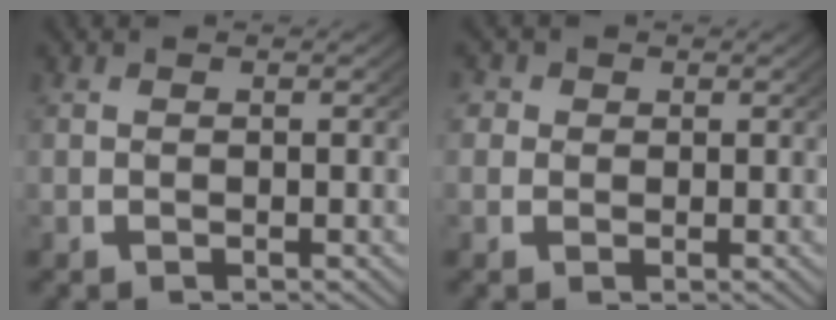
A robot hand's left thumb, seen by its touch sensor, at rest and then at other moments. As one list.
[{"total": 2.7, "force": [0.7, 2.4, 0.9], "torque": [-0.019, -0.002, 0.007]}]